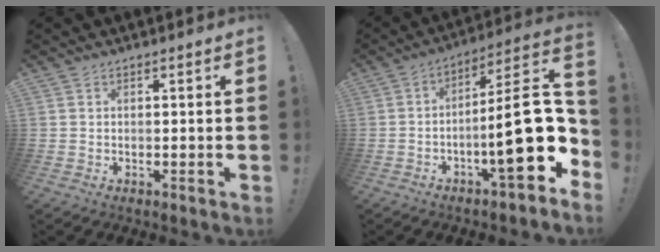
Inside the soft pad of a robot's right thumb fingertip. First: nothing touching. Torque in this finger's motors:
{"motor_torque": [2.29, 2.71, 1.76, -1.01, 0.15]}